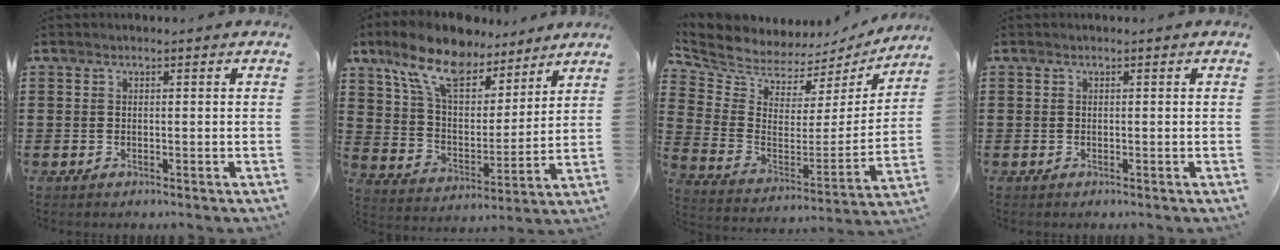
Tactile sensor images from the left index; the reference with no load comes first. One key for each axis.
{"total": 11.4, "fx": 8.8, "fy": 4.5, "fz": 5.7, "tx": -0.141, "ty": -0.032, "tz": 0.159}
{"total": 5.3, "fx": 5.0, "fy": 1.7, "fz": -0.2, "tx": -0.036, "ty": -0.053, "tz": 0.085}
{"total": 0.0}